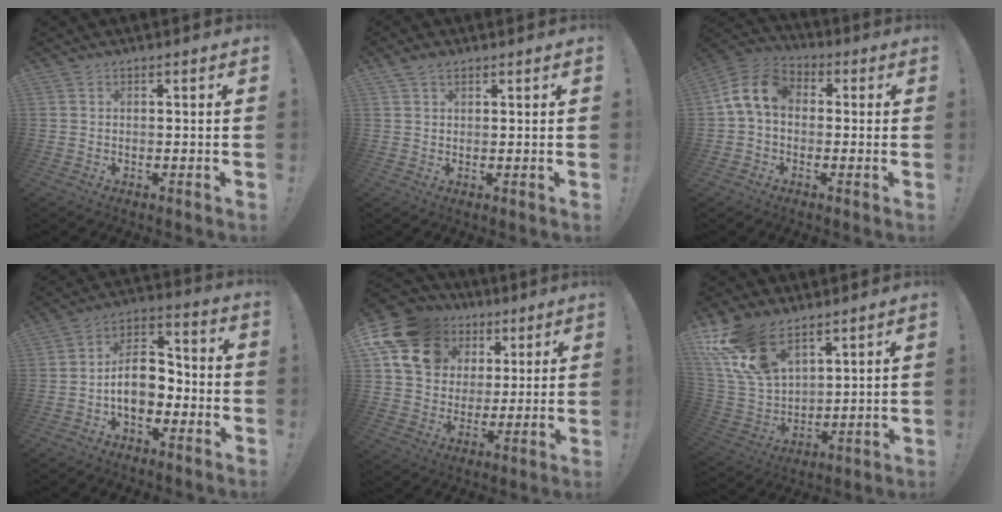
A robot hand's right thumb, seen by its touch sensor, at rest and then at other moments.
{"total": 2.7, "force": [1.9, 1.4, 1.3], "torque": [-0.024, -0.006, 0.036]}
{"total": 11.3, "force": [1.5, 7.8, 8.0], "torque": [-0.159, 0.020, 0.032]}
{"total": 12.1, "force": [-3.3, 8.3, 8.1], "torque": [-0.133, 0.022, -0.059]}
{"total": 18.3, "force": [8.7, 13.7, 8.4], "torque": [-0.129, -0.042, 0.180]}
{"total": 17.6, "force": [11.6, 9.4, 9.3], "torque": [-0.202, -0.068, 0.222]}